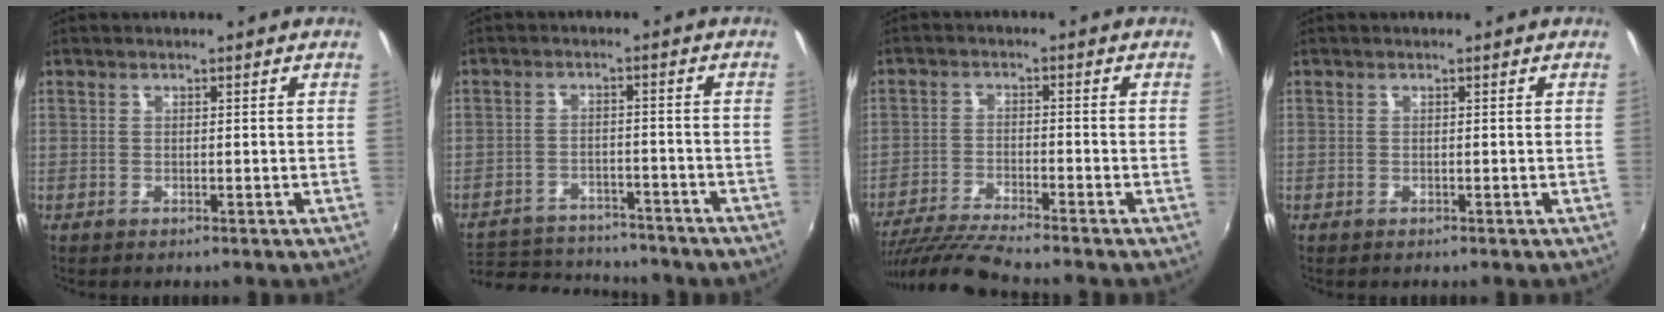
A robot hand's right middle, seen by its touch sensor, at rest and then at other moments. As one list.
[{"total": 18.9, "force": [-15.9, 6.9, 7.5], "torque": [-0.168, -0.005, -0.217]}, {"total": 9.0, "force": [-8.3, -0.5, 3.5], "torque": [-0.092, -0.017, -0.157]}, {"total": 0.0}]